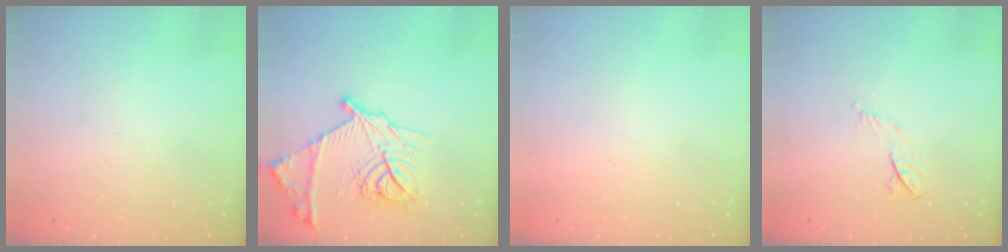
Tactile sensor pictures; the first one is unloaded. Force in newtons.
{"total": 19.6, "press": 19.5, "slide": 1.5}
{"total": 1.5, "press": 1.5, "slide": 0.1}
{"total": 5.2, "press": 5.1, "slide": 0.8}